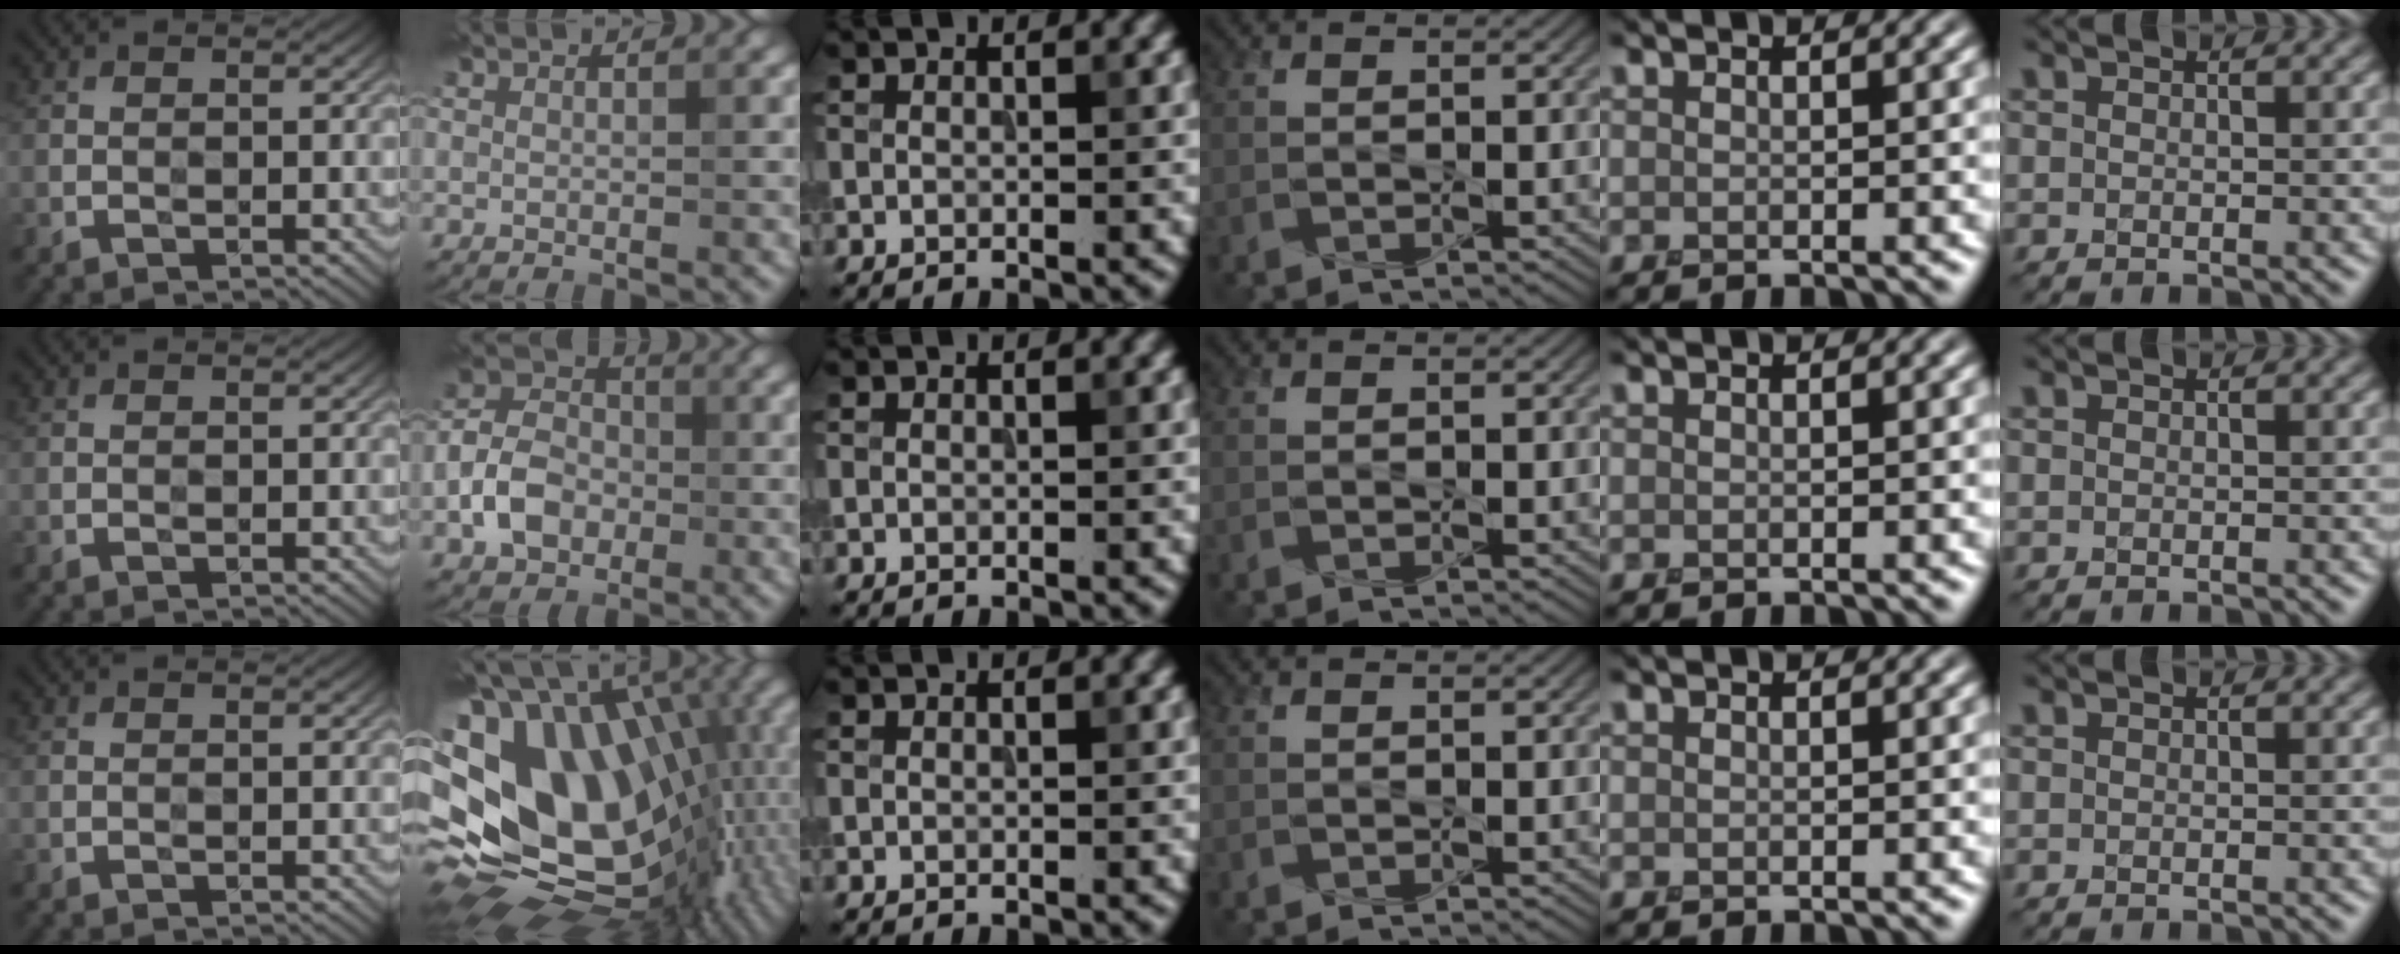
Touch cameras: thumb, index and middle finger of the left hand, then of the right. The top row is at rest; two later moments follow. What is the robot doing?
{"motion": "press", "object": "joystick"}